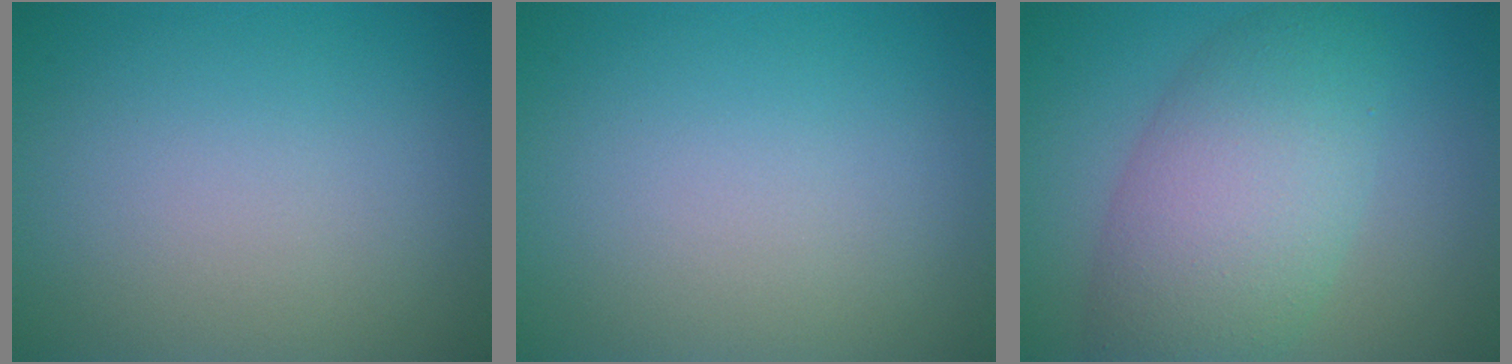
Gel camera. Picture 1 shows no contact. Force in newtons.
{"total": 0.0}
{"total": 7.9, "press": 7.9, "slide": 0.1}